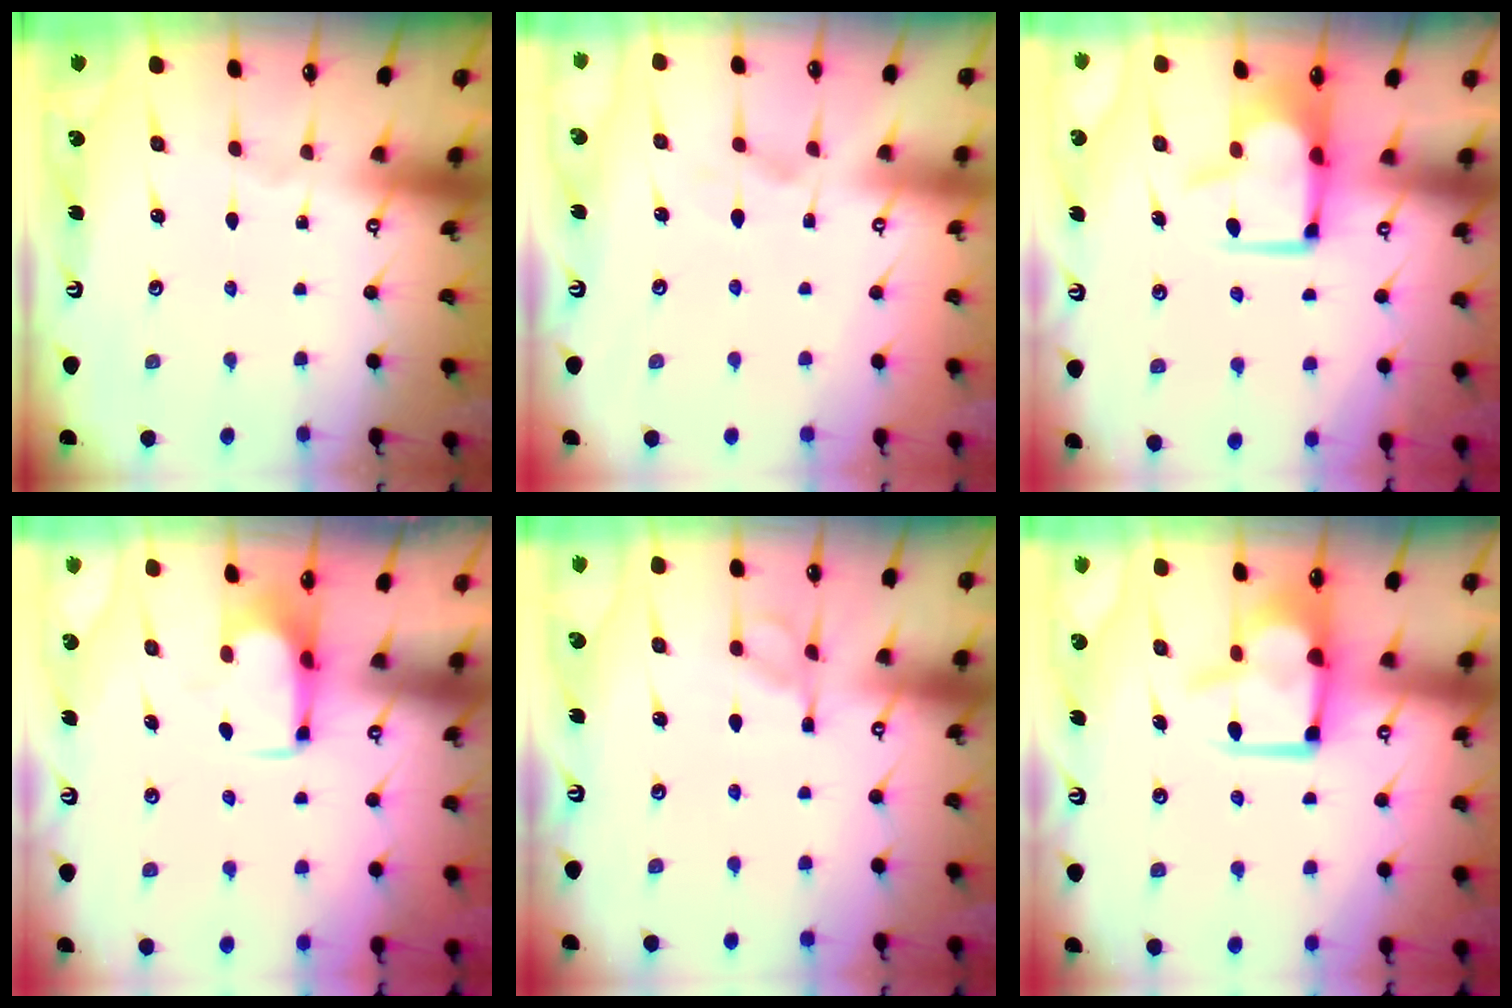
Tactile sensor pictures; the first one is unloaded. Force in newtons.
{"total": 1.4, "press": 0.8, "slide": 1.1}
{"total": 2.6, "press": 2.3, "slide": 1.2}
{"total": 2.0, "press": 1.9, "slide": 0.4}
{"total": 8.1, "press": 8.0, "slide": 0.9}
{"total": 6.3, "press": 6.3, "slide": 1.0}